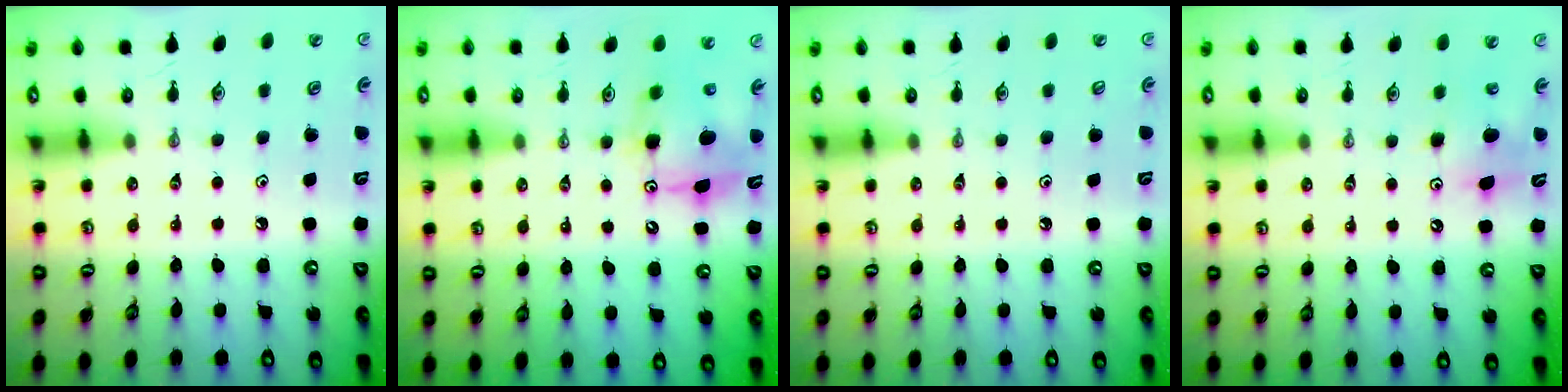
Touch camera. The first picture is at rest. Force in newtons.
{"total": 8.5, "press": 8.5, "slide": 0.9}
{"total": 1.1, "press": 0.0, "slide": 1.1}
{"total": 7.5, "press": 7.5, "slide": 0.5}